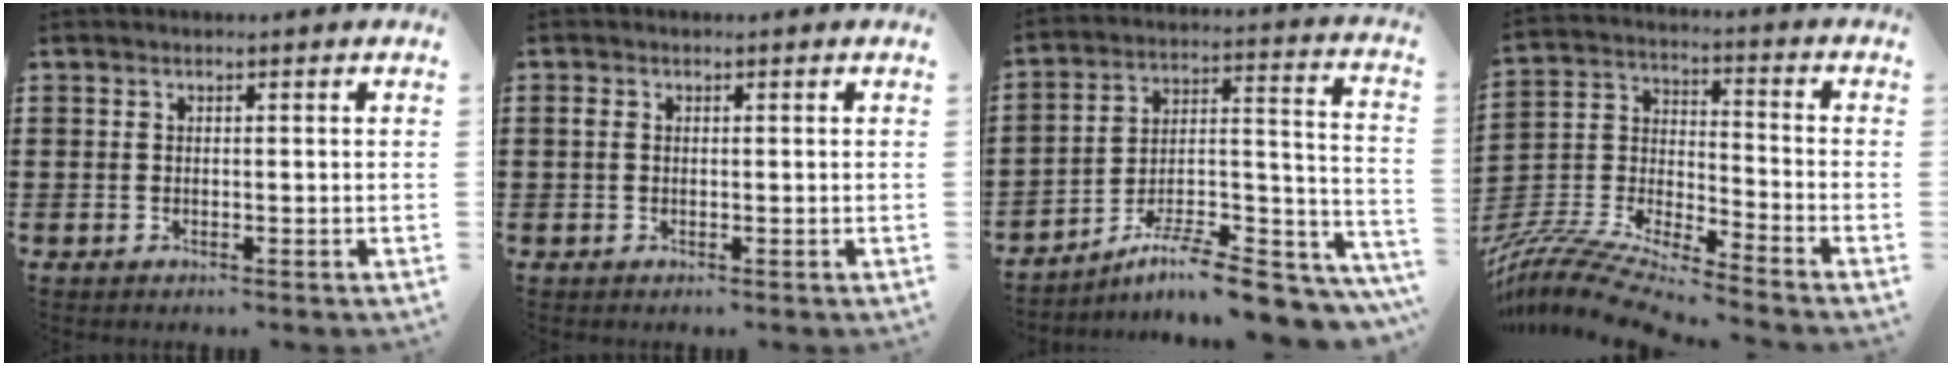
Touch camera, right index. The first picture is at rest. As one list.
[{"total": 1.0, "force": [0.0, 0.7, 0.7], "torque": [-0.023, 0.002, -0.003]}, {"total": 9.9, "force": [-8.1, 1.6, 5.4], "torque": [-0.076, 0.015, -0.152]}, {"total": 9.9, "force": [-9.4, 0.4, 3.1], "torque": [-0.077, 0.003, -0.195]}]